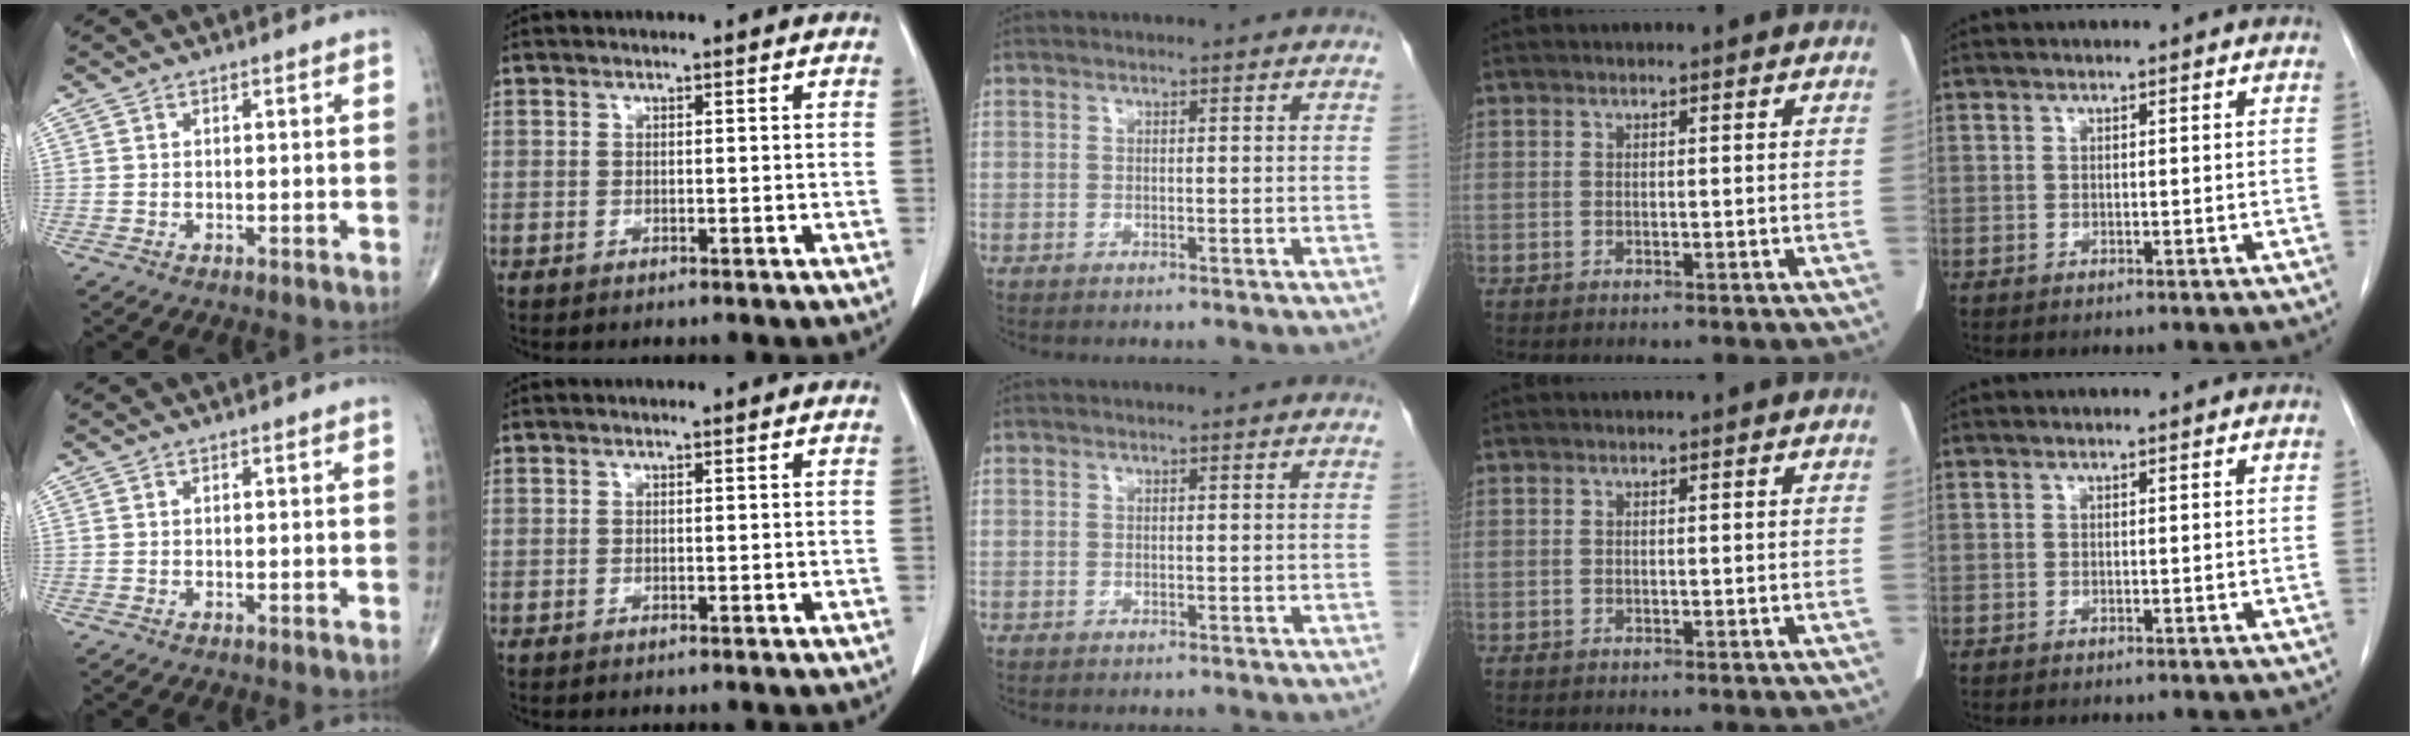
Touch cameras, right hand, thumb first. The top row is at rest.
{}